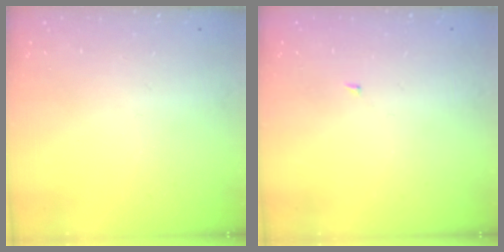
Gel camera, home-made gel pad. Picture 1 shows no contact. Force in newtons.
{"total": 1.4, "press": 1.3, "slide": 0.1}